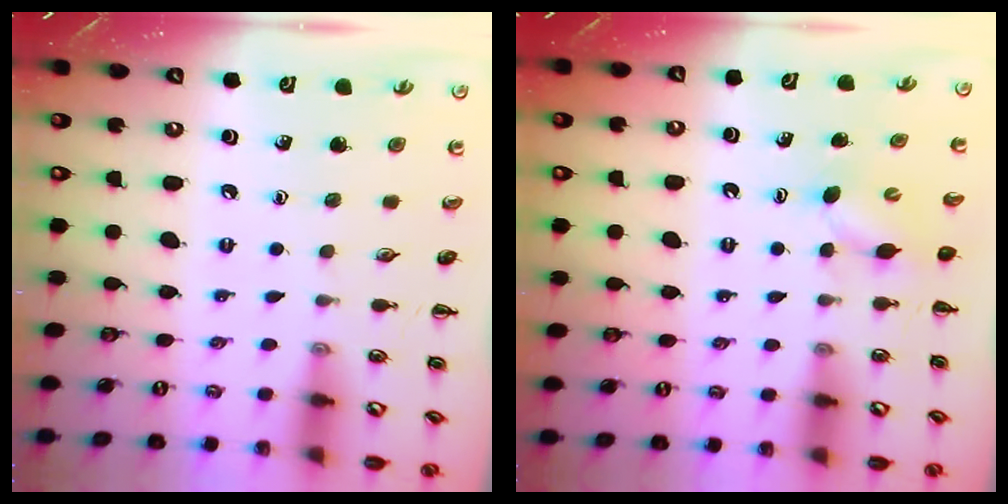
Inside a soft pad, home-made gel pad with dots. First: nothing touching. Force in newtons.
{"total": 3.1, "press": 3.1, "slide": 0.7}